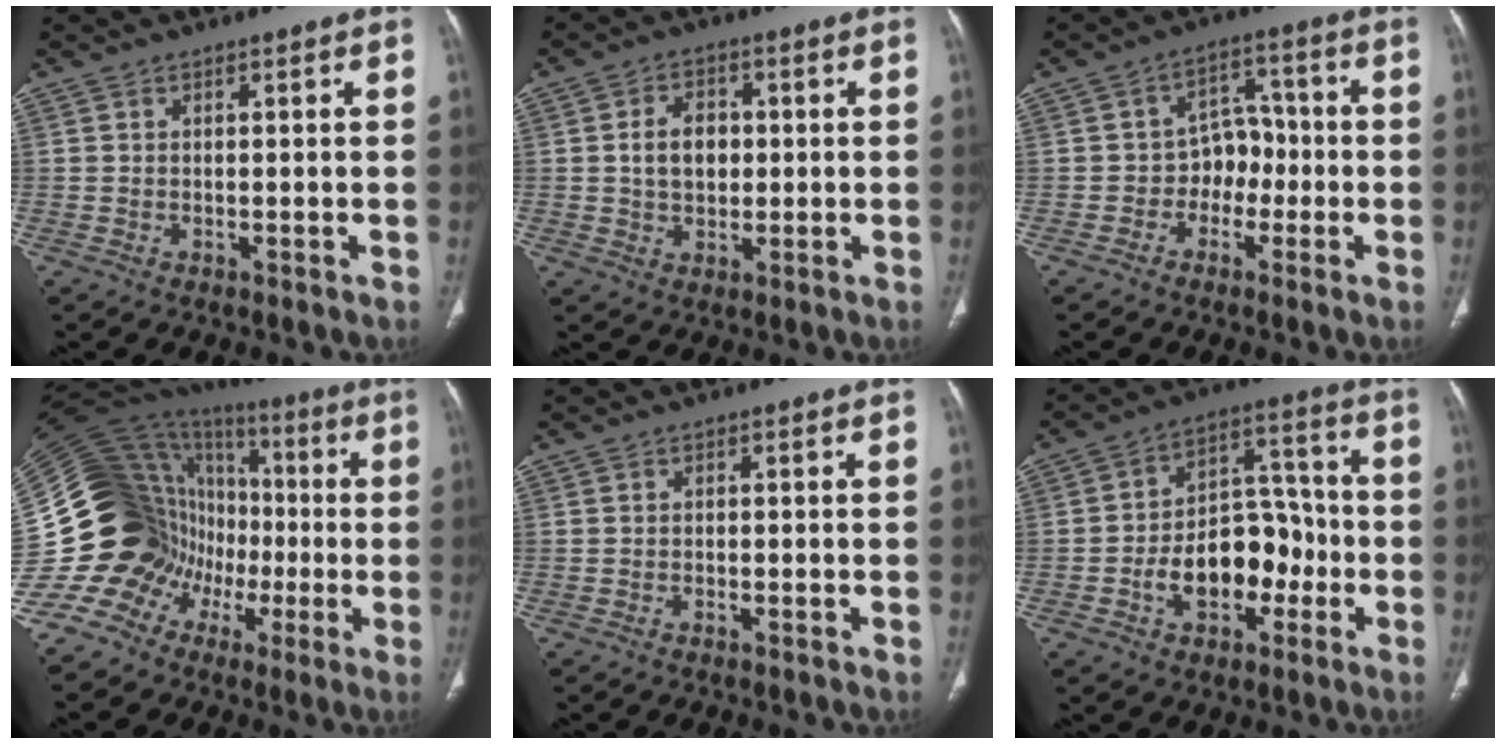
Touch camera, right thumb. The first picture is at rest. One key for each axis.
{"total": 6.5, "fx": 0.4, "fy": 4.7, "fz": 4.4, "tx": -0.055, "ty": 0.007, "tz": 0.006}
{"total": 6.8, "fx": -1.8, "fy": 5.3, "fz": 3.8, "tx": -0.015, "ty": 0.034, "tz": -0.040}
{"total": 22.3, "fx": -7.1, "fy": 18.7, "fz": 9.7, "tx": -0.151, "ty": 0.109, "tz": -0.121}
{"total": 0.9, "fx": -0.7, "fy": 0.2, "fz": 0.5, "tx": -0.014, "ty": 0.004, "tz": -0.006}
{"total": 13.9, "fx": -4.2, "fy": 9.2, "fz": 9.6, "tx": -0.109, "ty": 0.056, "tz": -0.066}